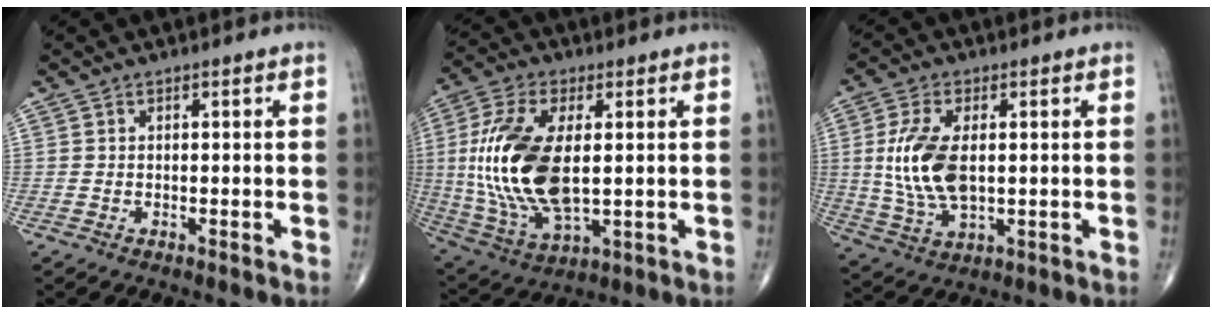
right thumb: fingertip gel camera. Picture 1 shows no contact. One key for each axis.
{"total": 20.1, "fx": 1.2, "fy": 9.9, "fz": 17.5, "tx": -0.376, "ty": -0.013, "tz": 0.031}
{"total": 11.8, "fx": 1.0, "fy": 6.1, "fz": 10.0, "tx": -0.210, "ty": -0.009, "tz": 0.026}